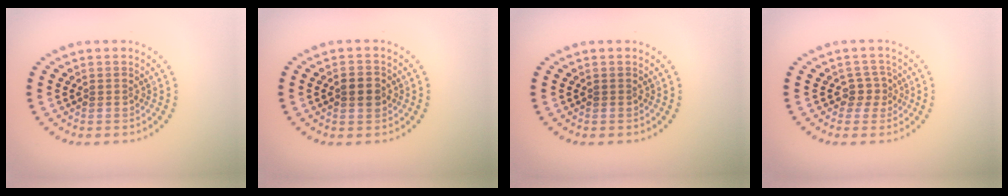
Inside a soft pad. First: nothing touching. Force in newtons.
{"total": 2.1, "press": 2.1, "slide": 0.0}
{"total": 0.0}
{"total": 1.8, "press": 1.3, "slide": 1.2}